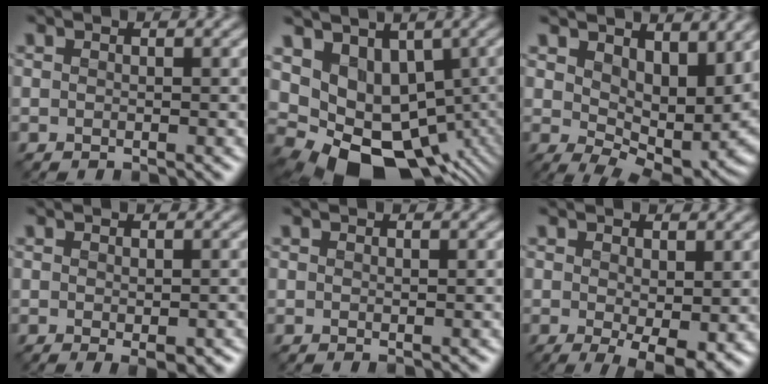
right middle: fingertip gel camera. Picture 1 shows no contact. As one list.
[{"total": 11.1, "force": [-1.1, 8.7, 6.9], "torque": [-0.106, -0.018, 0.008]}, {"total": 7.7, "force": [2.4, 4.5, 5.7], "torque": [-0.102, -0.025, 0.050]}, {"total": 2.0, "force": [-0.8, 0.8, 1.7], "torque": [-0.025, -0.010, -0.005]}, {"total": 0.0}, {"total": 4.6, "force": [-0.8, 1.9, 4.2], "torque": [-0.066, -0.014, -0.008]}]